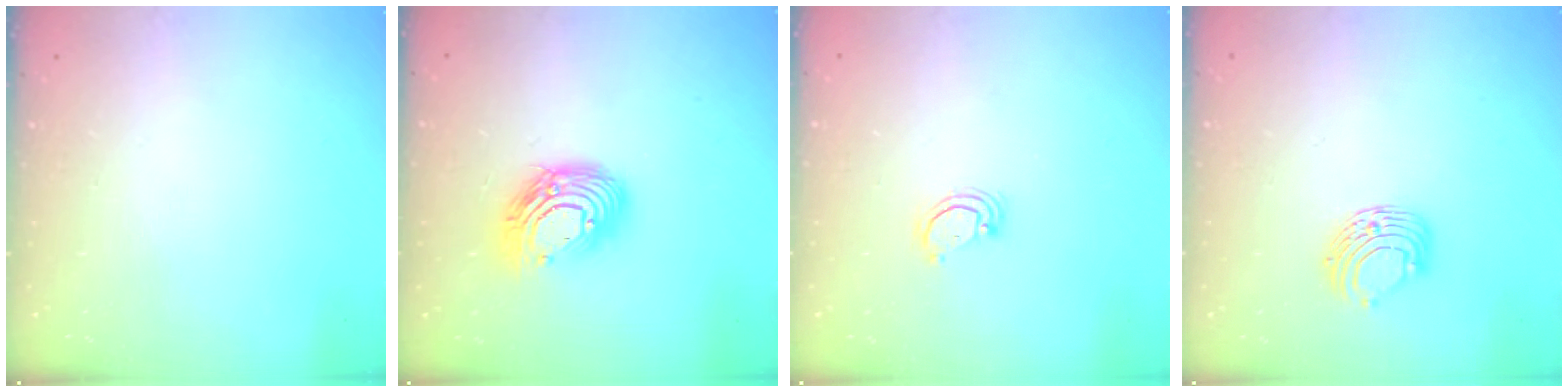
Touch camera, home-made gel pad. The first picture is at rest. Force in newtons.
{"total": 13.7, "press": 13.7, "slide": 1.2}
{"total": 3.7, "press": 3.7, "slide": 0.3}
{"total": 8.2, "press": 8.2, "slide": 0.8}